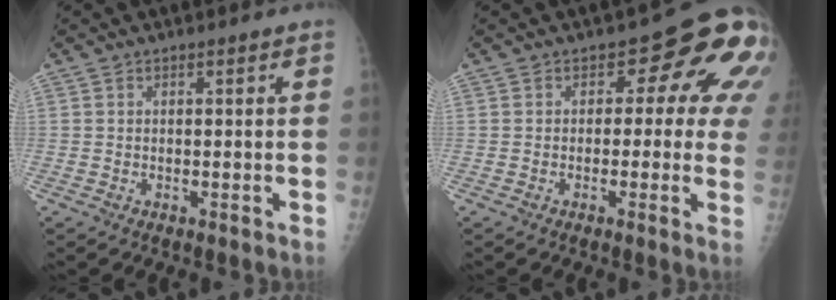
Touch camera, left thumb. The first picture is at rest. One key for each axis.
{"total": 10.9, "fx": 2.2, "fy": 6.2, "fz": 8.8, "tx": -0.048, "ty": 0.003, "tz": 0.007}